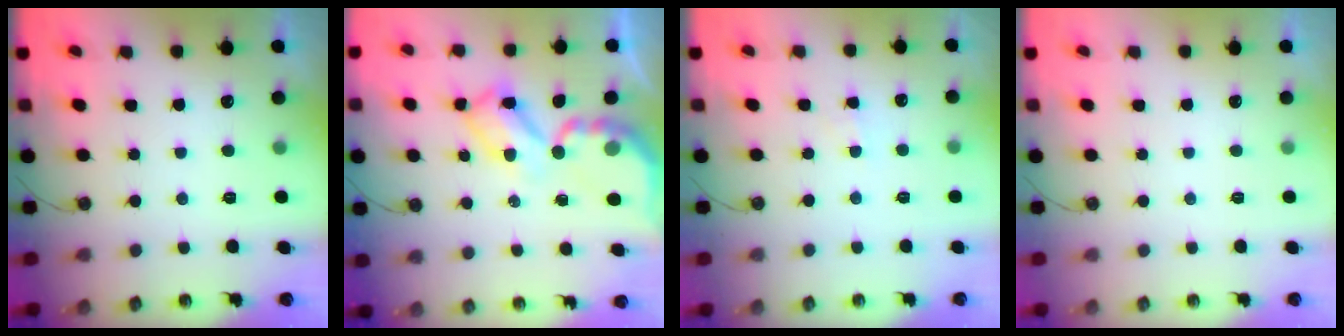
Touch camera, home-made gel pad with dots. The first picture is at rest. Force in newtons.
{"total": 7.7, "press": 7.6, "slide": 0.7}
{"total": 3.3, "press": 3.3, "slide": 0.5}
{"total": 0.0}